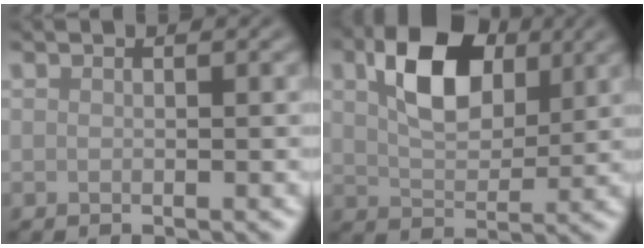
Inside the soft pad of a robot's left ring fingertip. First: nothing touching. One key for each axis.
{"total": 7.7, "fx": 2.8, "fy": 4.5, "fz": 5.6, "tx": -0.106, "ty": 0.010, "tz": 0.047}